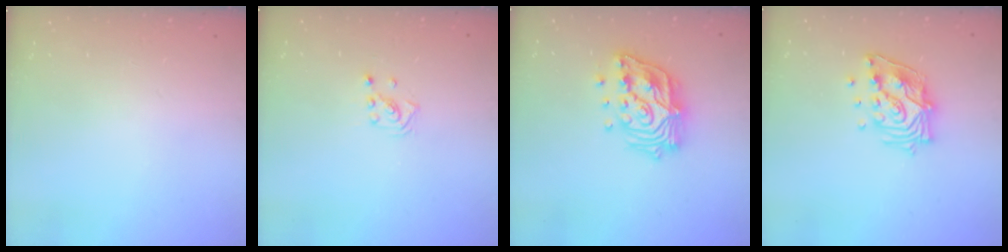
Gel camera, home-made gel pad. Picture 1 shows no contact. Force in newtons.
{"total": 1.3, "press": 1.3, "slide": 0.1}
{"total": 17.0, "press": 16.8, "slide": 2.2}
{"total": 14.1, "press": 14.0, "slide": 1.2}